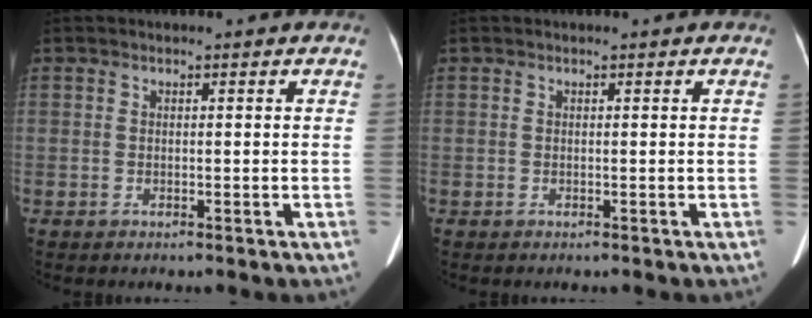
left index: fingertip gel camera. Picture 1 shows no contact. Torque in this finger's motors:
{"motor_torque": [0.11, -0.03, 0.06, 0.02]}